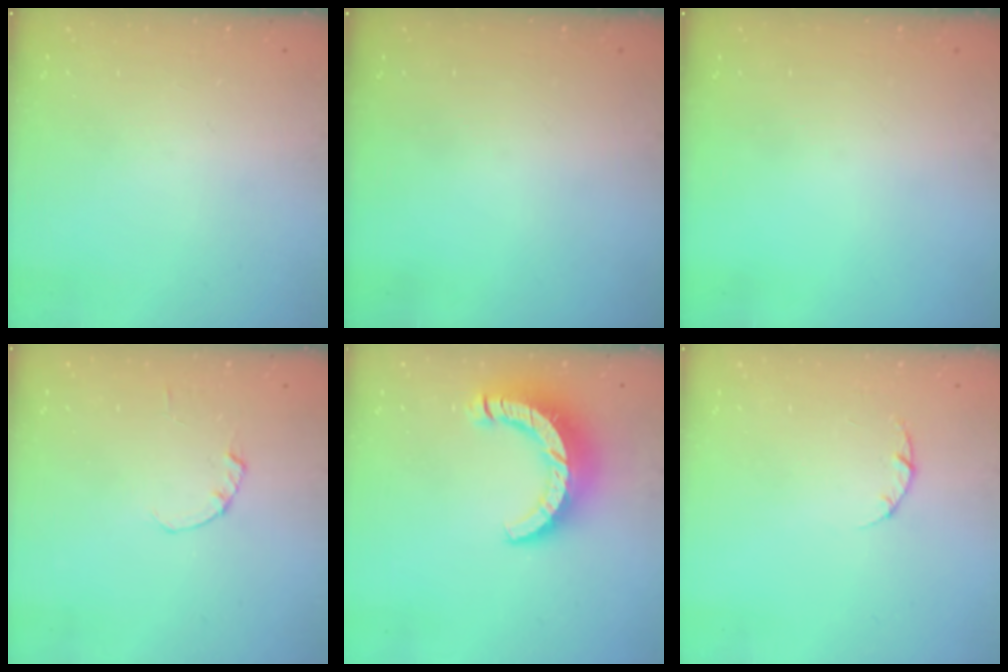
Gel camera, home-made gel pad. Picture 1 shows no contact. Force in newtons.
{"total": 0.0}
{"total": 0.0}
{"total": 0.0}
{"total": 12.2, "press": 12.1, "slide": 1.3}
{"total": 3.0, "press": 3.0, "slide": 0.4}